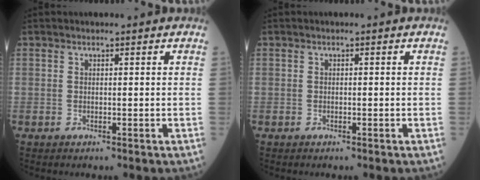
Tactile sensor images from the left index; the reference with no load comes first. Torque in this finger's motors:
{"motor_torque": [0.00, 0.00, 0.00, 0.00]}